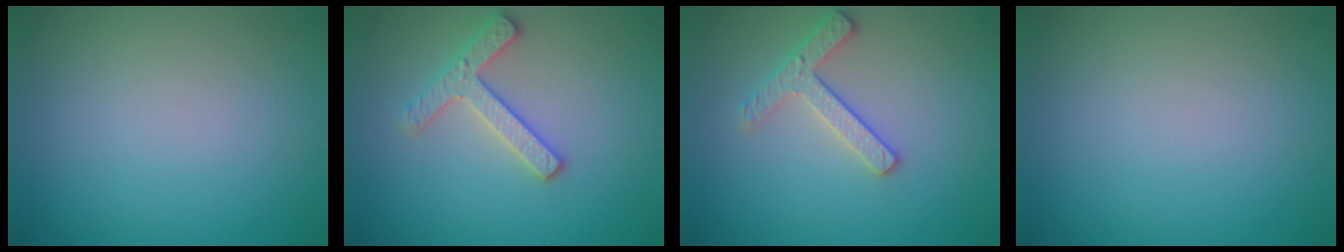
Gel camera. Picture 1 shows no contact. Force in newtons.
{"total": 2.7, "press": 2.6, "slide": 0.7}
{"total": 2.5, "press": 2.4, "slide": 0.3}
{"total": 0.0}